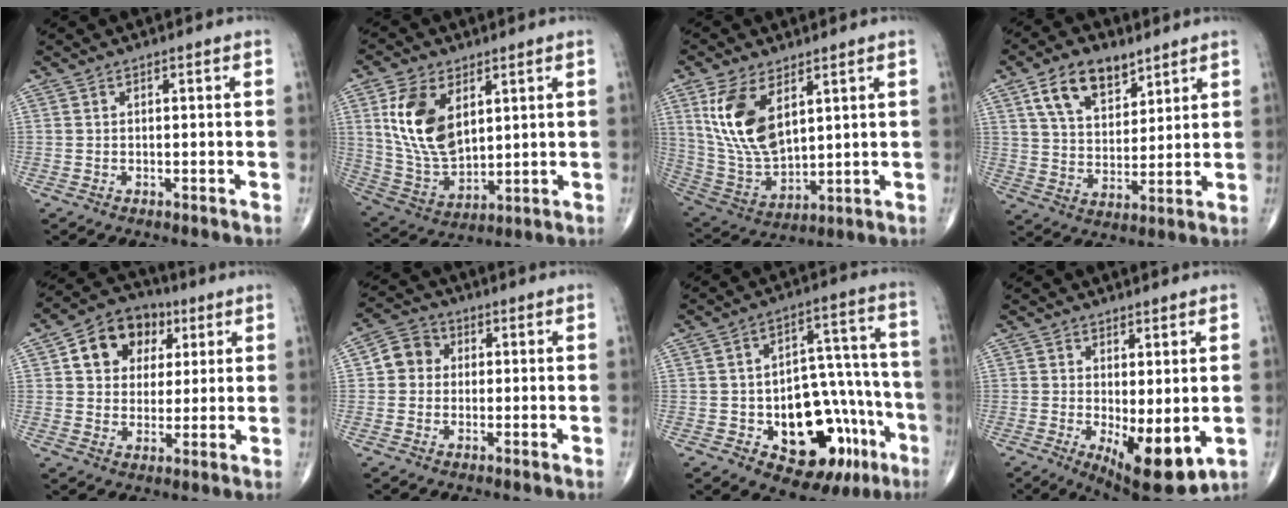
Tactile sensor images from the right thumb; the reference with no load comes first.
{"total": 14.3, "force": [4.7, 8.5, 10.5], "torque": [-0.192, -0.022, 0.104]}
{"total": 14.3, "force": [5.6, 7.4, 10.9], "torque": [-0.212, -0.023, 0.127]}
{"total": 11.8, "force": [6.8, 6.7, 6.9], "torque": [-0.097, -0.030, 0.126]}
{"total": 12.2, "force": [4.3, 9.5, 6.3], "torque": [-0.066, -0.001, 0.066]}
{"total": 5.7, "force": [0.7, 5.2, 2.3], "torque": [-0.023, 0.012, -0.001]}
{"total": 20.6, "force": [-7.6, 11.9, 15.0], "torque": [-0.153, 0.056, -0.088]}
{"total": 10.1, "force": [-1.6, 3.7, 9.2], "torque": [-0.131, -0.025, -0.010]}